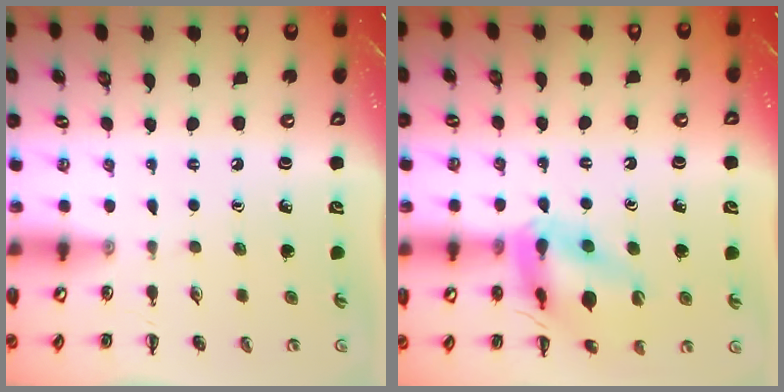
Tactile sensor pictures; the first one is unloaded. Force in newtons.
{"total": 15.8, "press": 15.8, "slide": 1.3}